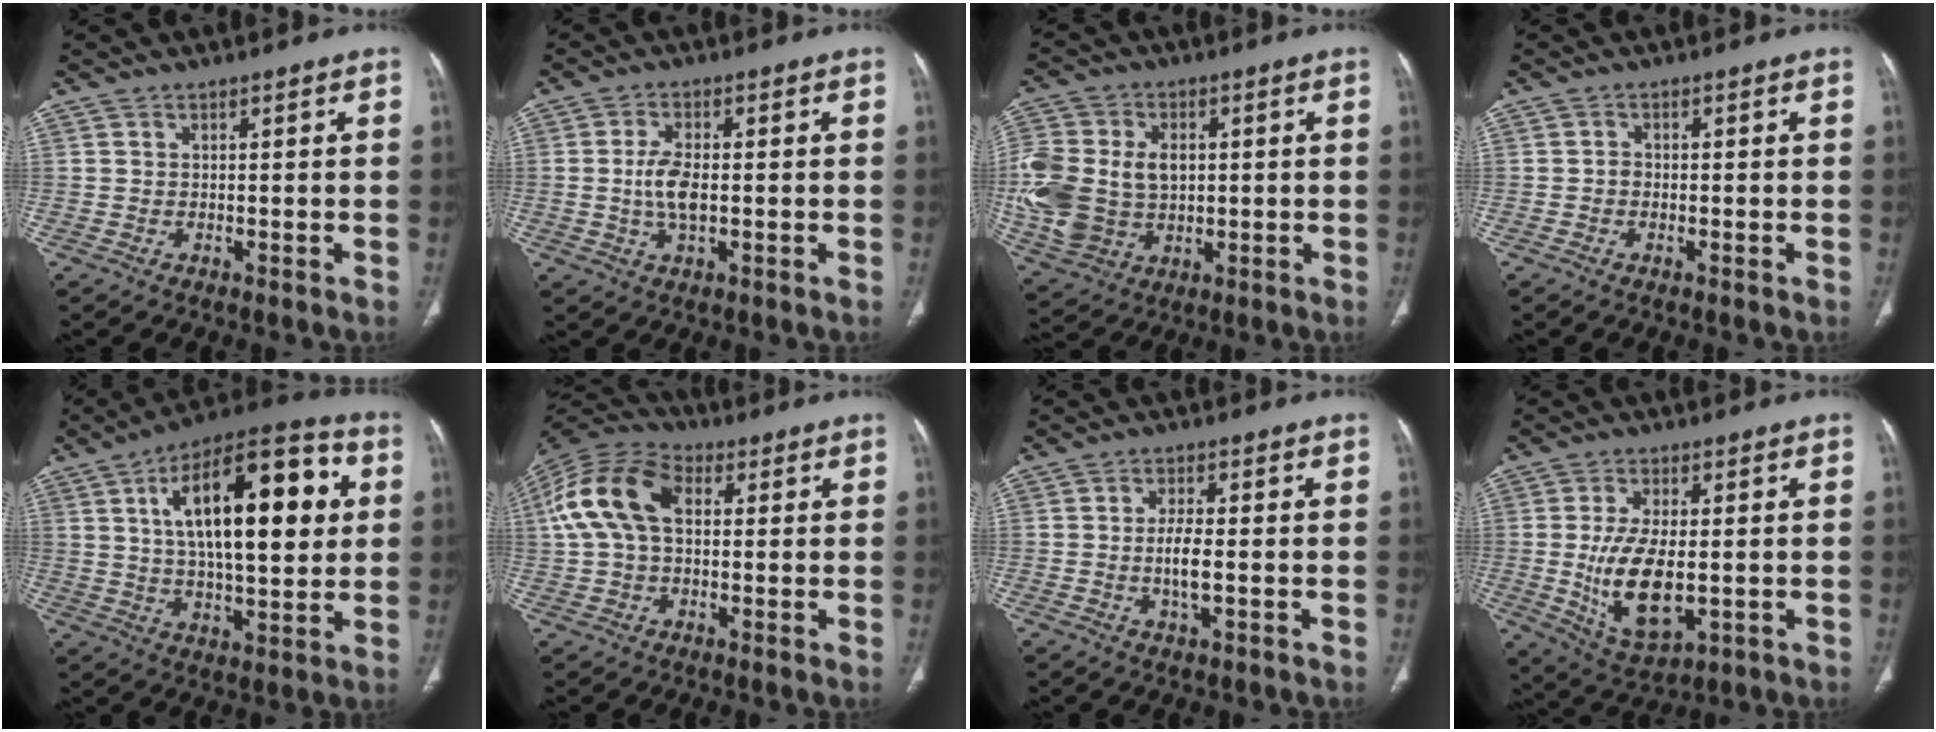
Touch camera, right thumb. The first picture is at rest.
{"total": 5.6, "force": [-0.3, 2.6, 4.9], "torque": [-0.104, 0.002, -0.008]}
{"total": 21.3, "force": [0.4, 15.9, 14.1], "torque": [-0.332, 0.007, 0.027]}
{"total": 1.1, "force": [-0.3, 0.9, 0.6], "torque": [-0.008, 0.003, -0.007]}
{"total": 24.5, "force": [5.6, 10.1, 21.5], "torque": [-0.314, 0.007, 0.078]}
{"total": 14.4, "force": [2.6, 9.3, 10.8], "torque": [-0.220, 0.036, 0.041]}
{"total": 4.7, "force": [-0.8, 1.6, 4.4], "torque": [-0.088, -0.002, -0.016]}
{"total": 13.1, "force": [-1.5, 6.5, 11.3], "torque": [-0.205, -0.016, -0.010]}